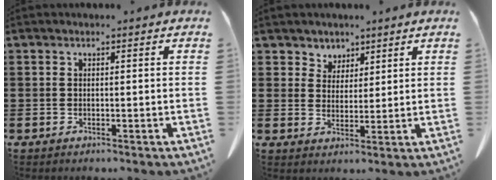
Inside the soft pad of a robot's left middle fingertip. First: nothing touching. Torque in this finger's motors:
{"motor_torque": [-0.19, 0.28, -0.02, 0.01]}